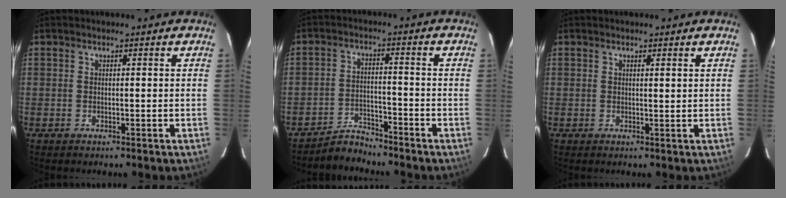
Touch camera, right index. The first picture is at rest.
{"total": 4.0, "force": [-3.9, 0.6, -0.5], "torque": [0.008, -0.004, -0.069]}
{"total": 0.9, "force": [0.7, 0.0, 0.6], "torque": [-0.012, 0.001, 0.010]}